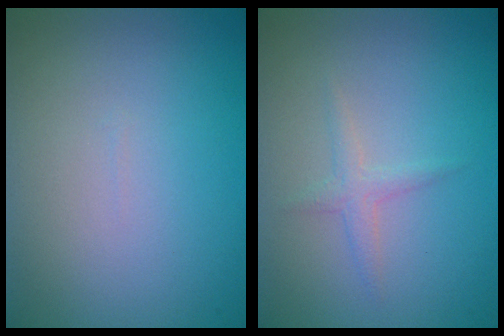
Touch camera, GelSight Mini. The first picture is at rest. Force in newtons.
{"total": 1.2, "press": 1.2, "slide": 0.0}